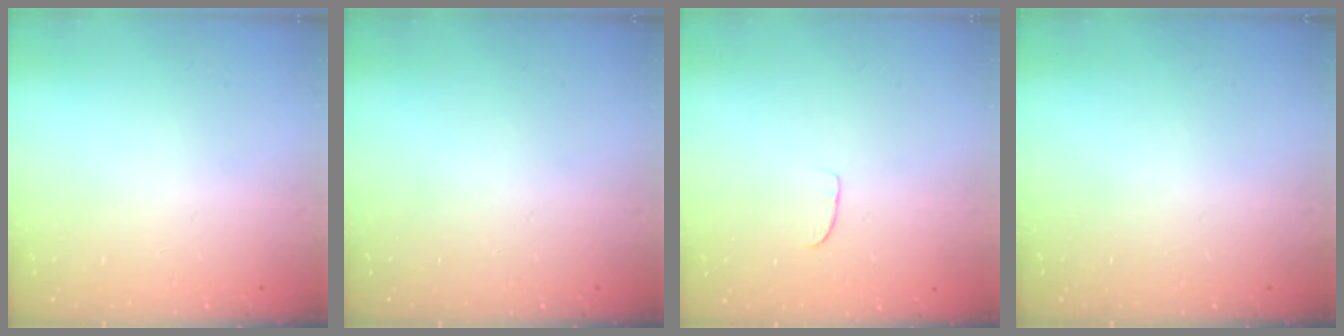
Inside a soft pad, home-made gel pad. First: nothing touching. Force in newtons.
{"total": 0.0}
{"total": 5.7, "press": 5.7, "slide": 0.5}
{"total": 0.0}